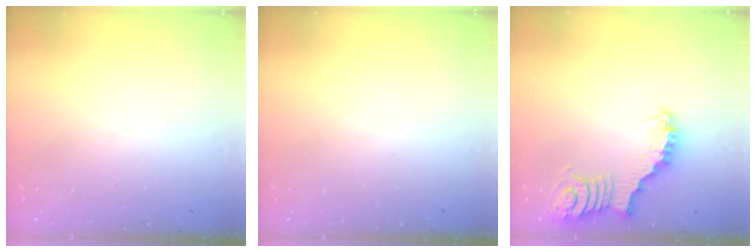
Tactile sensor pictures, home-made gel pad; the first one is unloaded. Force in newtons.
{"total": 0.0}
{"total": 3.3, "press": 3.3, "slide": 0.1}